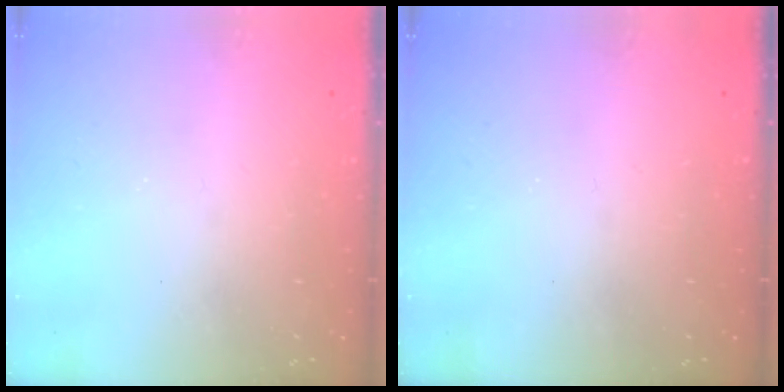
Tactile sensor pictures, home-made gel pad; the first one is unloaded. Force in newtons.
{"total": 0.0}